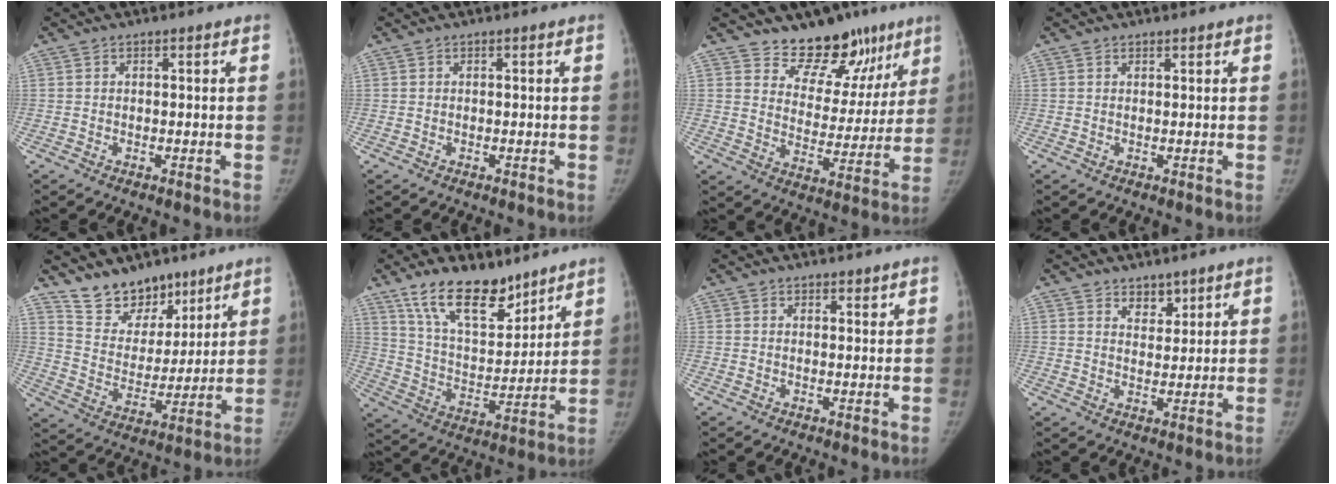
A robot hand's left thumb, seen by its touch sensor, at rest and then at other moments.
{"total": 0.0}
{"total": 14.5, "force": [11.1, 8.2, 4.5], "torque": [0.000, -0.075, 0.158]}
{"total": 0.6, "force": [0.5, 0.3, 0.0], "torque": [0.003, -0.004, 0.007]}
{"total": 12.5, "force": [9.8, 7.0, 3.2], "torque": [-0.004, -0.074, 0.183]}
{"total": 16.2, "force": [11.6, 7.3, 8.6], "torque": [-0.105, -0.073, 0.215]}
{"total": 1.4, "force": [1.2, 0.7, 0.4], "torque": [0.009, -0.007, 0.015]}
{"total": 3.8, "force": [2.9, 2.2, 1.2], "torque": [0.004, -0.022, 0.049]}